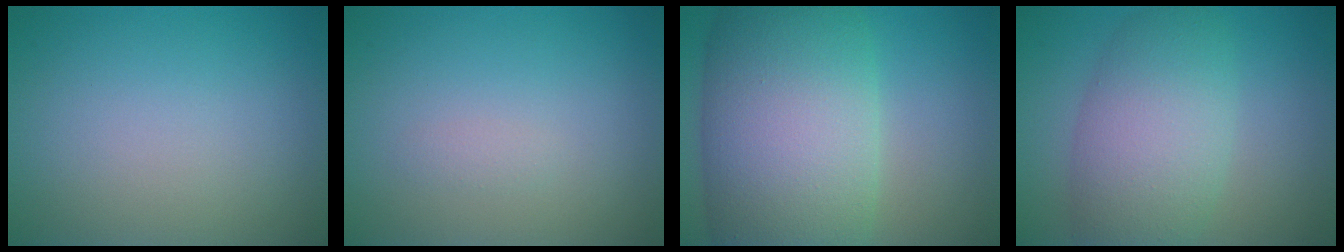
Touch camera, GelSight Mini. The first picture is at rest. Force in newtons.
{"total": 0.6, "press": 0.6, "slide": 0.1}
{"total": 14.2, "press": 14.2, "slide": 0.6}
{"total": 7.0, "press": 7.0, "slide": 0.2}